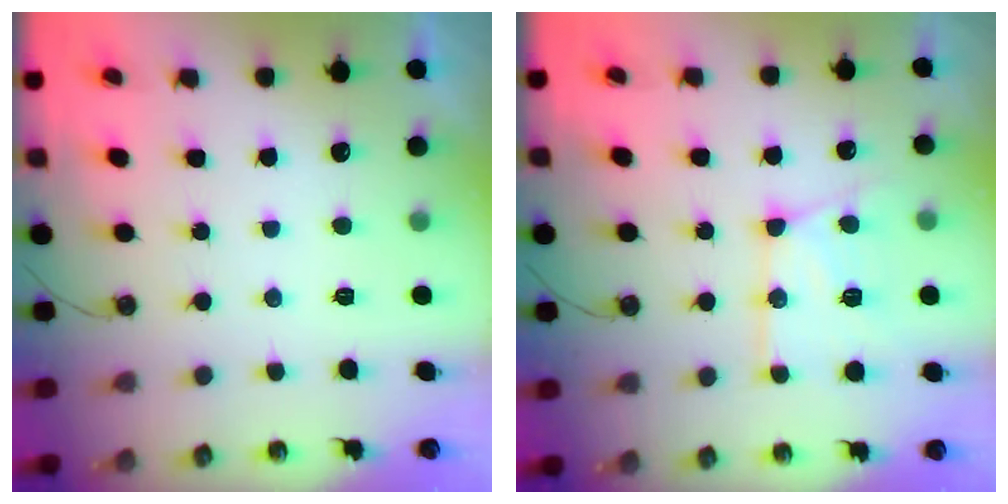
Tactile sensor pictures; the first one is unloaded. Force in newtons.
{"total": 14.9, "press": 14.8, "slide": 1.2}